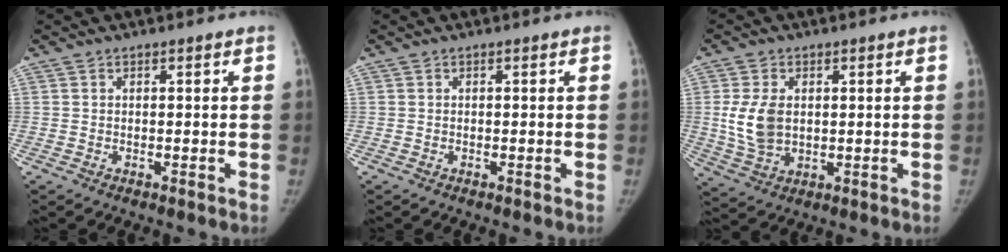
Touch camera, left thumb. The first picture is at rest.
{"total": 0.0}
{"total": 7.9, "force": [0.8, 5.3, 5.8], "torque": [-0.102, -0.011, 0.026]}